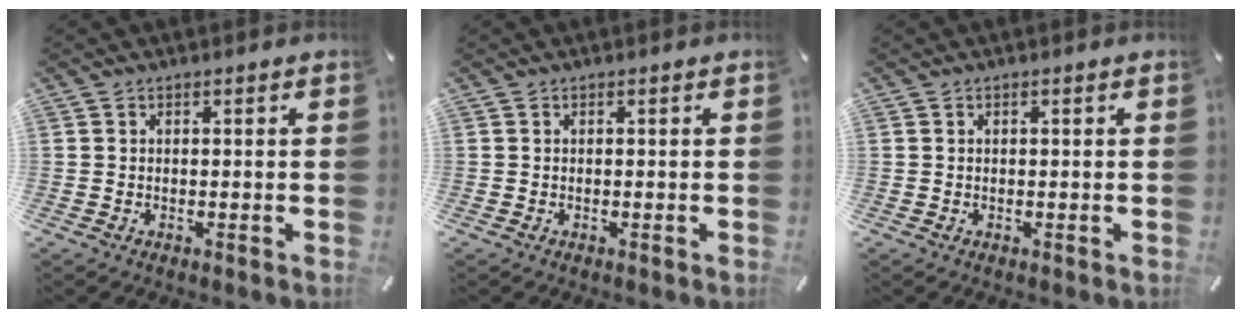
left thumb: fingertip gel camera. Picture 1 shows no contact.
{"total": 0.0}
{"total": 0.0}